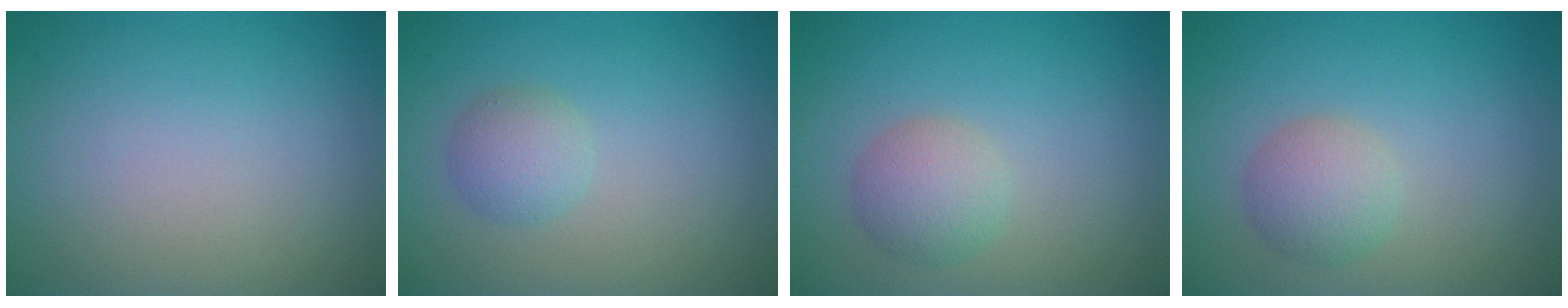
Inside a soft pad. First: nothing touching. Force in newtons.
{"total": 2.2, "press": 2.2, "slide": 0.2}
{"total": 2.7, "press": 2.7, "slide": 0.2}
{"total": 2.7, "press": 2.7, "slide": 0.2}